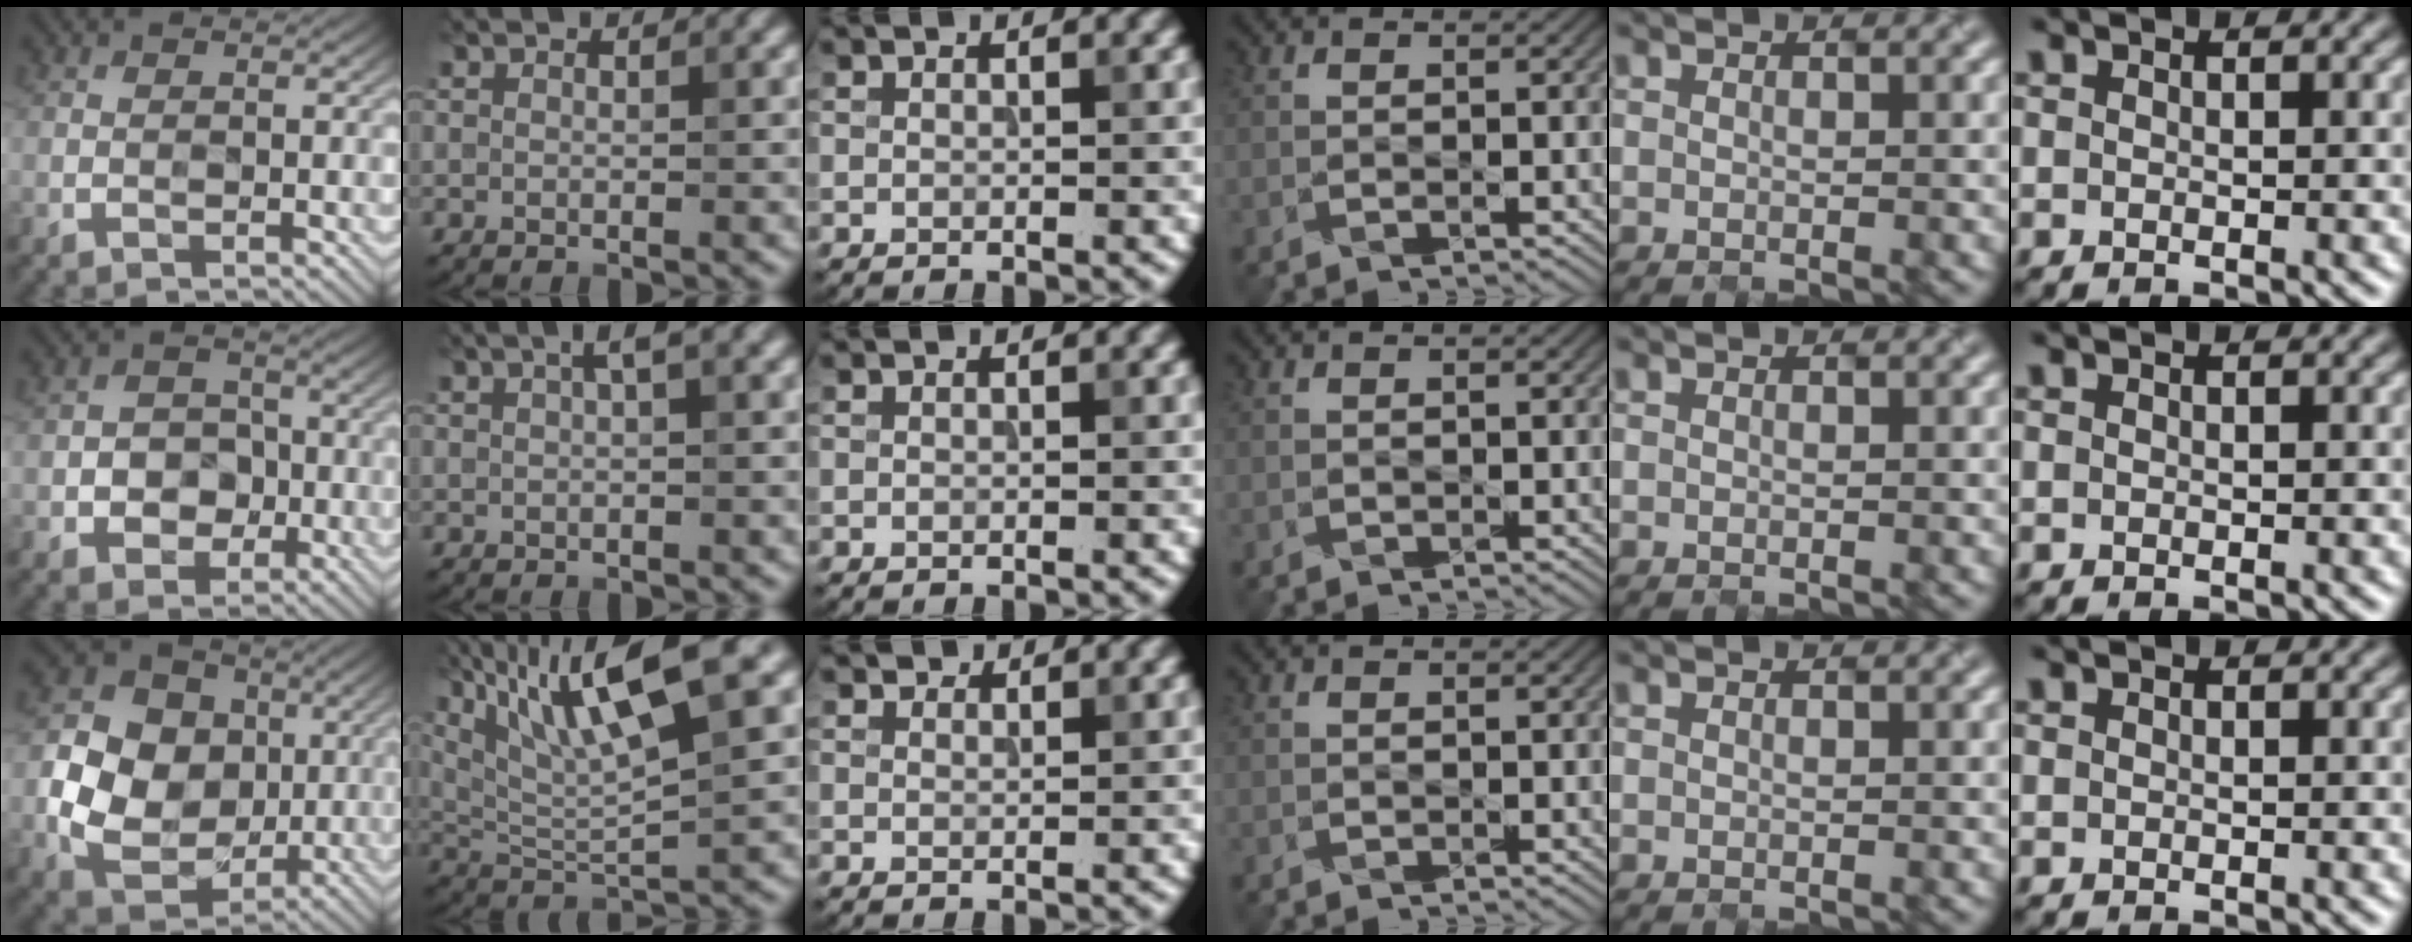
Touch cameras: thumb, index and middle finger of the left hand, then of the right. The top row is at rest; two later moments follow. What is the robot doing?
{"motion": "close", "object": "folder"}